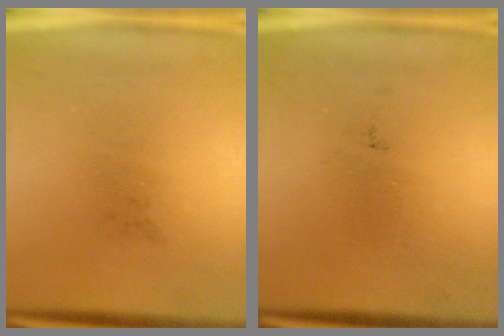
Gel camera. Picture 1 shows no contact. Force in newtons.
{"total": 0.0}